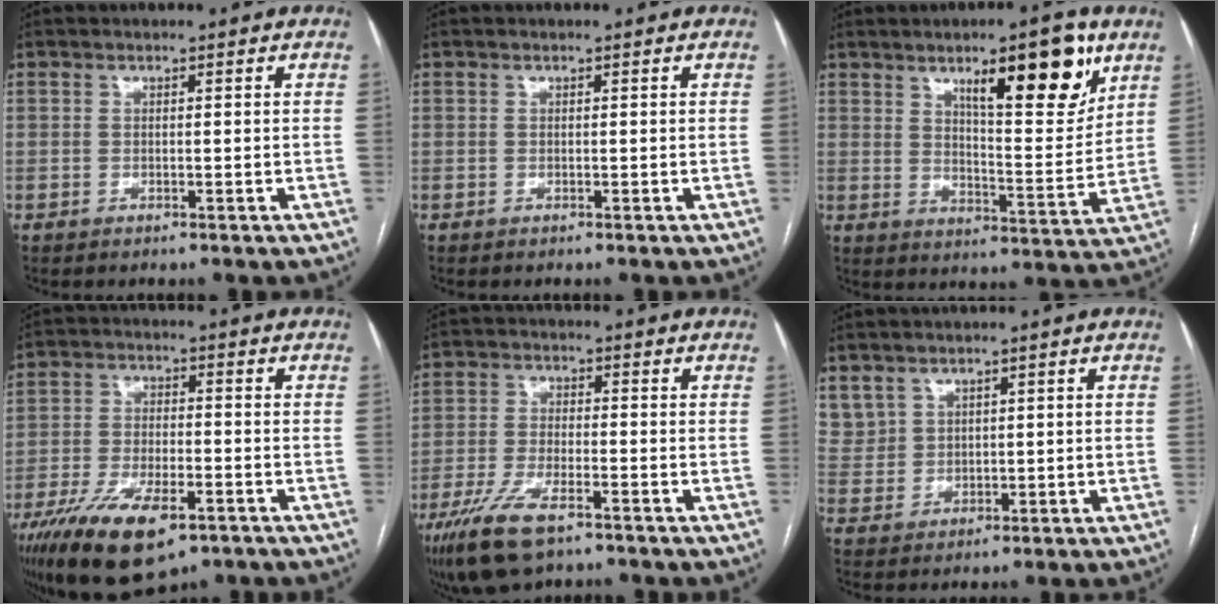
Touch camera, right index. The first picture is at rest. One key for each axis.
{"total": 0.0}
{"total": 13.6, "fx": 7.8, "fy": 2.8, "fz": 10.8, "tx": -0.154, "ty": -0.008, "tz": 0.118}
{"total": 14.3, "fx": -8.8, "fy": 5.1, "fz": 10.0, "tx": -0.195, "ty": -0.019, "tz": -0.149}
{"total": 9.7, "fx": -6.3, "fy": 2.8, "fz": 6.8, "tx": -0.139, "ty": -0.017, "tz": -0.113}
{"total": 5.3, "fx": 3.6, "fy": 3.8, "fz": 0.9, "tx": -0.026, "ty": 0.013, "tz": 0.086}